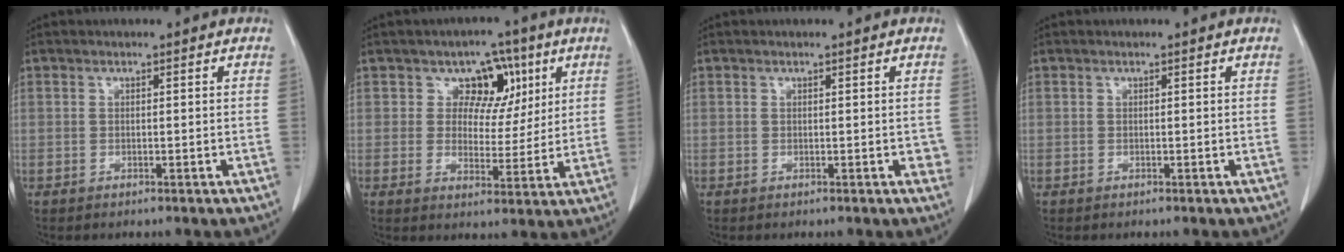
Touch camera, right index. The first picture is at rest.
{"total": 6.7, "force": [3.1, 5.2, 2.8], "torque": [-0.019, 0.009, 0.044]}
{"total": 1.1, "force": [0.1, 0.6, 0.8], "torque": [-0.001, 0.001, 0.002]}
{"total": 0.0}